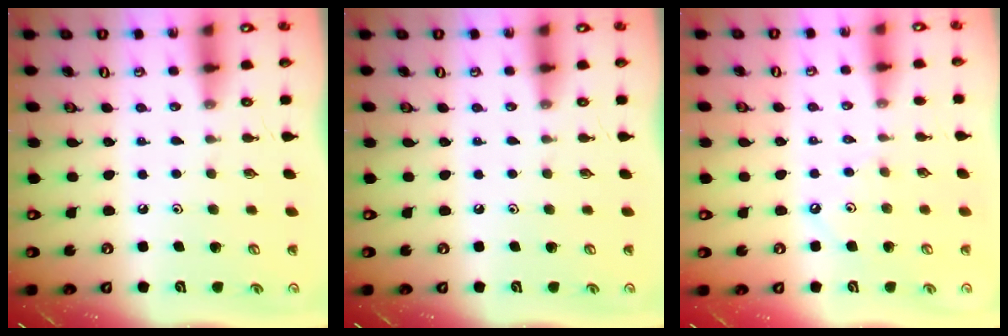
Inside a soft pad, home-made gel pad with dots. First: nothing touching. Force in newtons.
{"total": 0.0}
{"total": 1.1, "press": 1.1, "slide": 0.3}